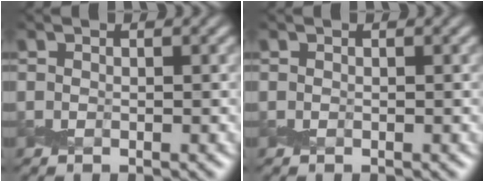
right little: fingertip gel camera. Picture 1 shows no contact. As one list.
[{"total": 0.0}]